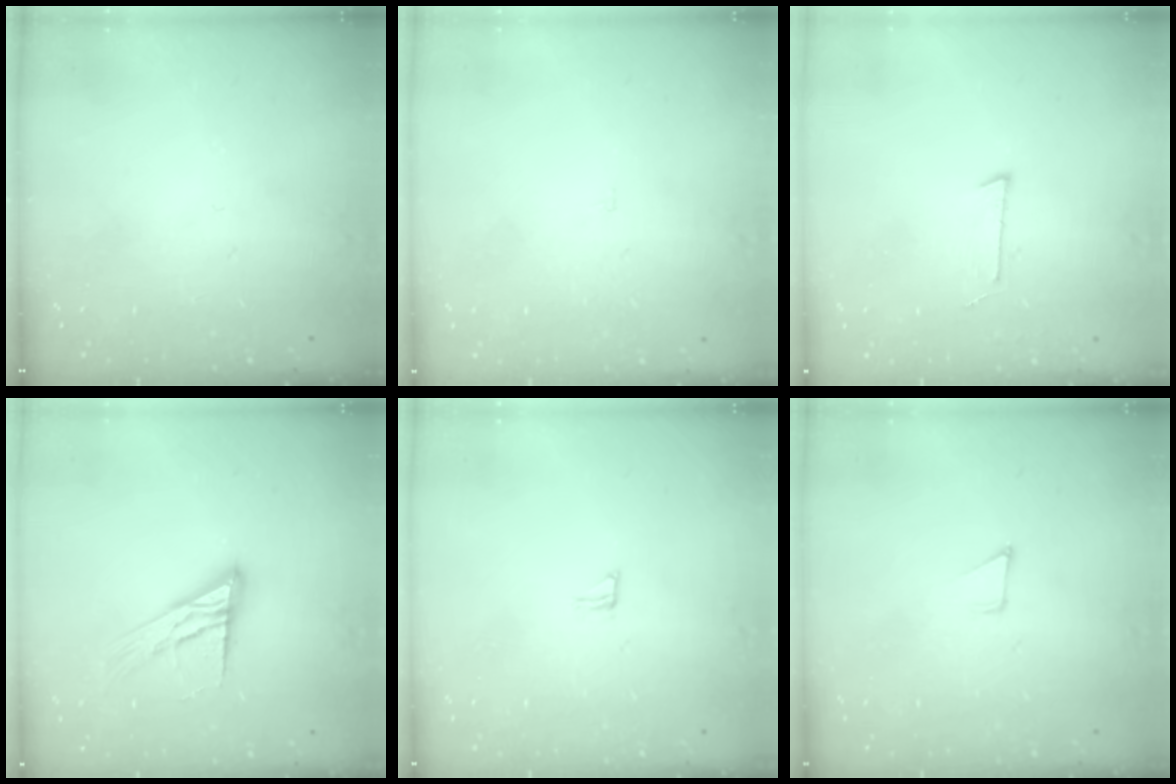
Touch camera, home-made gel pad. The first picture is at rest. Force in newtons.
{"total": 1.8, "press": 1.8, "slide": 0.1}
{"total": 2.7, "press": 2.7, "slide": 0.2}
{"total": 13.1, "press": 13.1, "slide": 1.0}
{"total": 4.3, "press": 4.3, "slide": 0.3}
{"total": 2.8, "press": 2.8, "slide": 0.2}